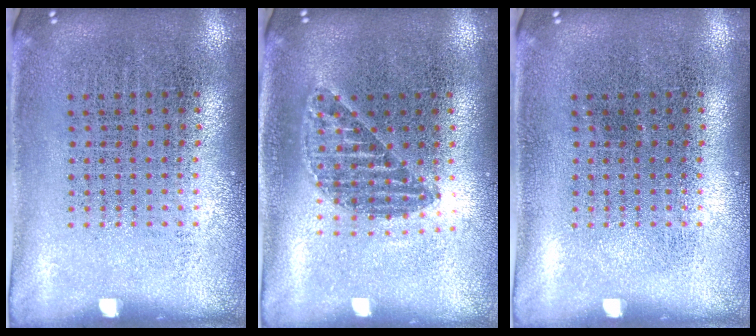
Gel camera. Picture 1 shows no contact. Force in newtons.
{"total": 1.1, "press": 1.0, "slide": 0.4}
{"total": 0.0}